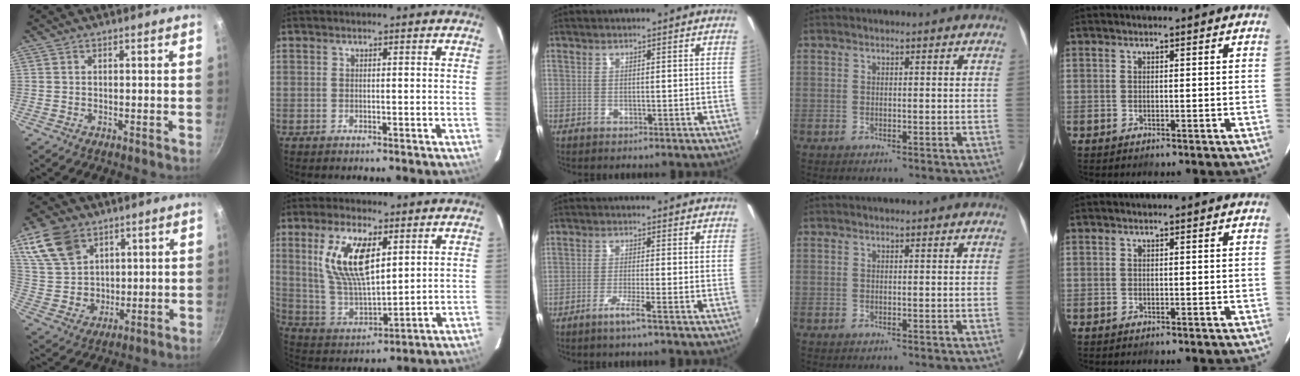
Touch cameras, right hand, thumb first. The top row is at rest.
{"thumb": {"total": 14.1, "force": [6.5, 10.5, 6.8], "torque": [-0.103, -0.020, 0.141]}, "index": {"total": 14.1, "force": [5.2, 5.8, 11.8], "torque": [-0.233, 0.005, 0.111]}, "middle": {"total": 3.1, "force": [-2.0, -0.8, 2.2], "torque": [-0.052, -0.006, -0.041]}}